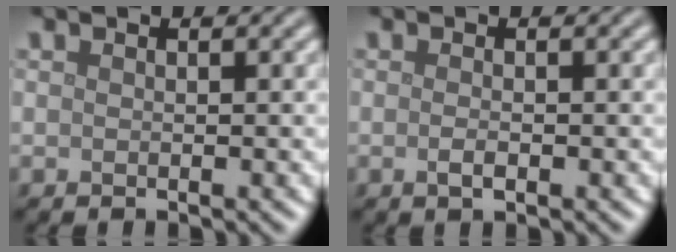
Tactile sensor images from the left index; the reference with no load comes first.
{"total": 1.1, "force": [-0.4, 0.4, 1.0], "torque": [-0.022, -0.003, -0.008]}